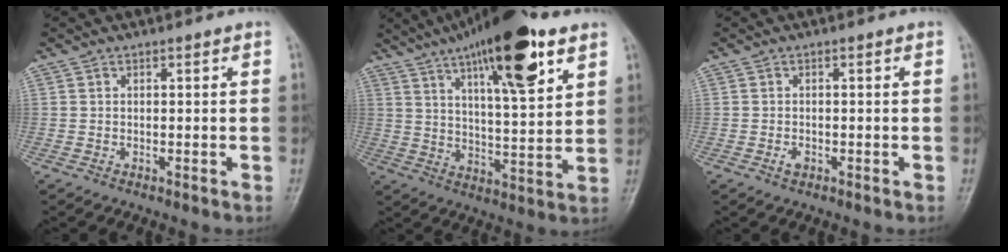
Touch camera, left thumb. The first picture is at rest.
{"total": 20.7, "force": [11.4, 5.7, 16.3], "torque": [-0.241, -0.034, 0.181]}
{"total": 1.1, "force": [-0.6, 0.7, 0.5], "torque": [-0.010, 0.000, -0.011]}